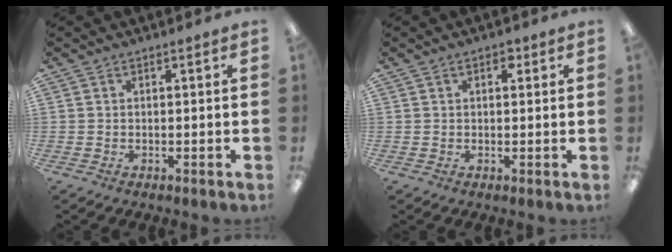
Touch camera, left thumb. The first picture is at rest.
{"total": 2.1, "force": [1.1, 1.2, 1.4], "torque": [-0.013, -0.001, 0.015]}